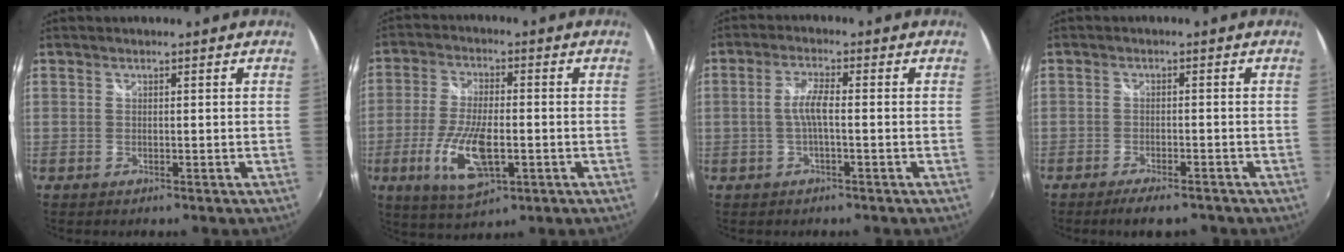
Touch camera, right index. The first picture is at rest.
{"total": 11.6, "force": [-3.6, 4.1, 10.3], "torque": [-0.213, -0.016, -0.065]}
{"total": 3.7, "force": [-0.7, 0.4, 3.6], "torque": [-0.074, 0.007, -0.012]}
{"total": 5.4, "force": [-4.2, 1.5, 2.9], "torque": [-0.066, -0.007, -0.070]}